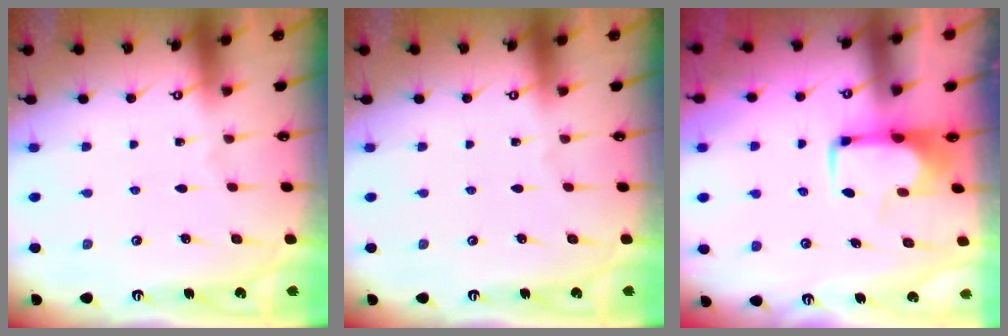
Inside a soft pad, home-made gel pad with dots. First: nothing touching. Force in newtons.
{"total": 0.0}
{"total": 1.8, "press": 1.7, "slide": 0.4}